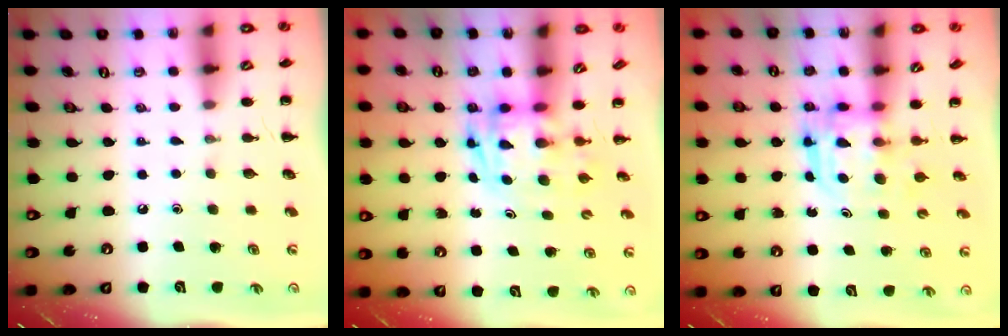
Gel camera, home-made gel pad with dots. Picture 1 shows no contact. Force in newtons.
{"total": 2.7, "press": 2.6, "slide": 0.5}
{"total": 3.1, "press": 3.1, "slide": 0.2}